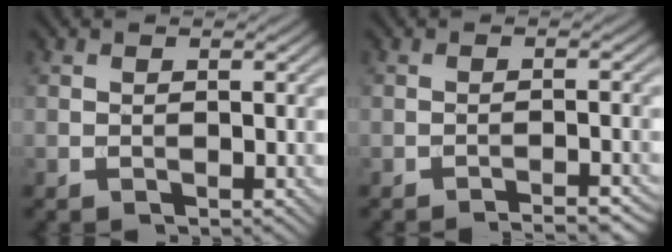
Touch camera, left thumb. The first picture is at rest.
{"total": 2.9, "force": [-2.4, -0.1, 1.7], "torque": [-0.028, 0.016, -0.038]}